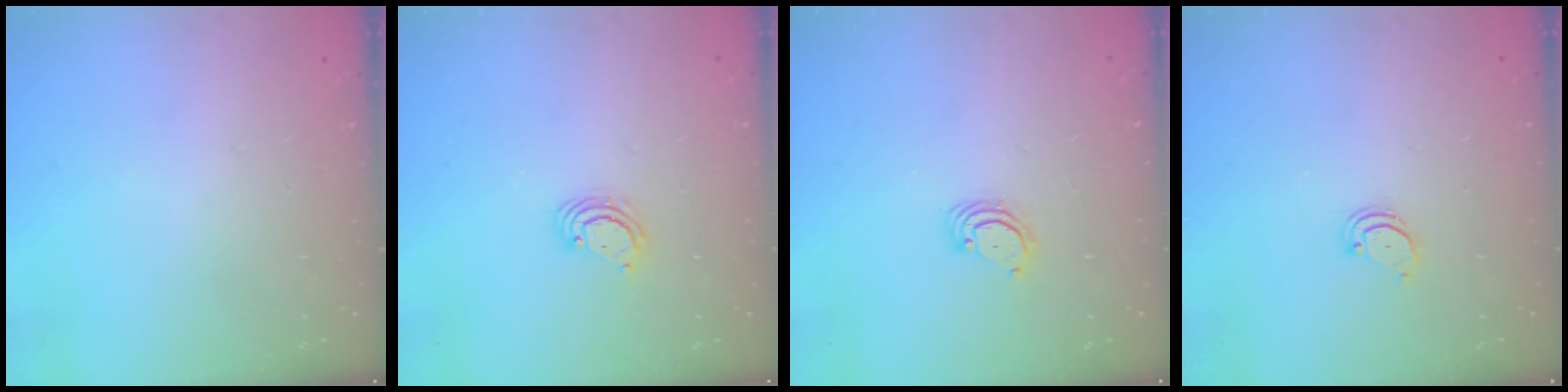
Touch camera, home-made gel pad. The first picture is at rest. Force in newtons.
{"total": 2.8, "press": 2.8, "slide": 0.3}
{"total": 3.8, "press": 3.8, "slide": 0.4}
{"total": 2.2, "press": 2.2, "slide": 0.3}